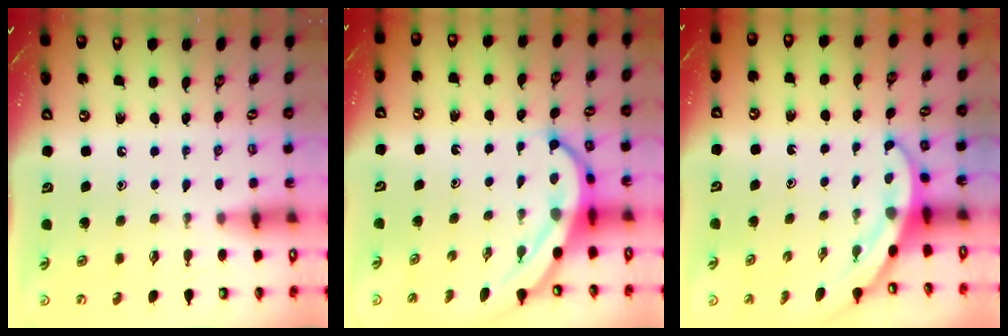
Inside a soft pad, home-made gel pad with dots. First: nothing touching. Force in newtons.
{"total": 6.0, "press": 6.0, "slide": 0.6}
{"total": 3.1, "press": 3.1, "slide": 0.1}